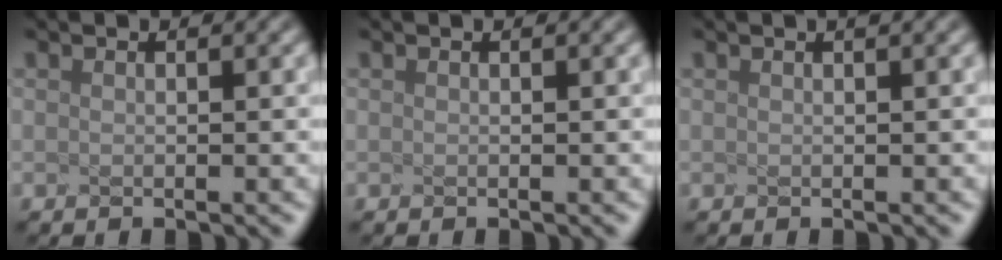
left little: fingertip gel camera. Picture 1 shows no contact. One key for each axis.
{"total": 0.0}
{"total": 0.7, "fx": 0.5, "fy": 0.2, "fz": 0.5, "tx": -0.007, "ty": 0.011, "tz": 0.004}